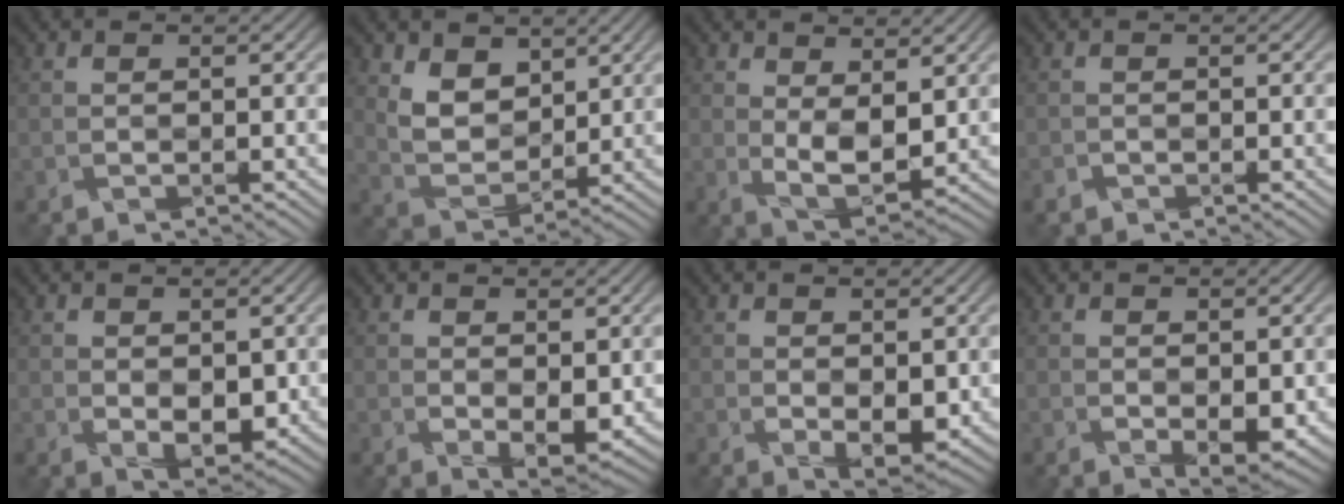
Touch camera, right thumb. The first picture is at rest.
{"total": 5.2, "force": [3.5, 3.2, 2.1], "torque": [-0.057, -0.018, 0.071]}
{"total": 4.9, "force": [1.6, 2.3, 4.0], "torque": [-0.086, -0.012, 0.037]}
{"total": 0.8, "force": [-0.7, 0.2, -0.2], "torque": [0.000, -0.010, -0.010]}
{"total": 2.5, "force": [0.4, 1.6, 1.9], "torque": [-0.041, -0.015, 0.020]}
{"total": 2.3, "force": [0.7, 1.0, 2.0], "torque": [-0.042, -0.015, 0.025]}
{"total": 2.3, "force": [0.5, 1.2, 1.9], "torque": [-0.041, -0.014, 0.021]}
{"total": 2.1, "force": [0.0, 0.9, 1.9], "torque": [-0.040, -0.013, 0.014]}